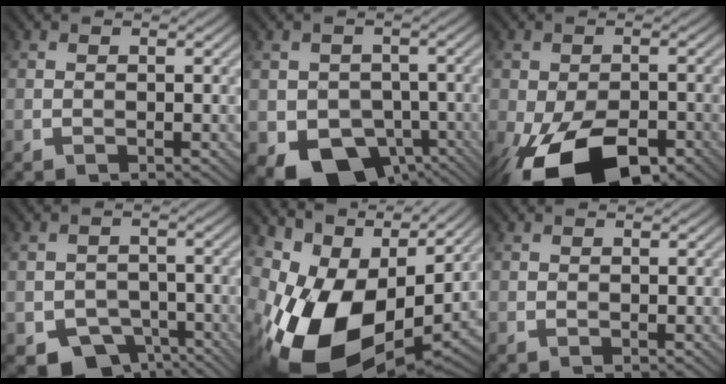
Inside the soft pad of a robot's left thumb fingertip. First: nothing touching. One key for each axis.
{"total": 9.0, "fx": -3.9, "fy": 6.7, "fz": 4.5, "tx": -0.079, "ty": -0.034, "tz": -0.057}
{"total": 15.0, "fx": -8.0, "fy": 7.3, "fz": 10.4, "tx": -0.191, "ty": -0.037, "tz": -0.130}
{"total": 6.4, "fx": -4.0, "fy": 4.3, "fz": 2.6, "tx": -0.036, "ty": -0.011, "tz": -0.068}
{"total": 15.6, "fx": 0.2, "fy": 10.6, "fz": 11.4, "tx": -0.231, "ty": -0.037, "tz": 0.029}
{"total": 0.0}